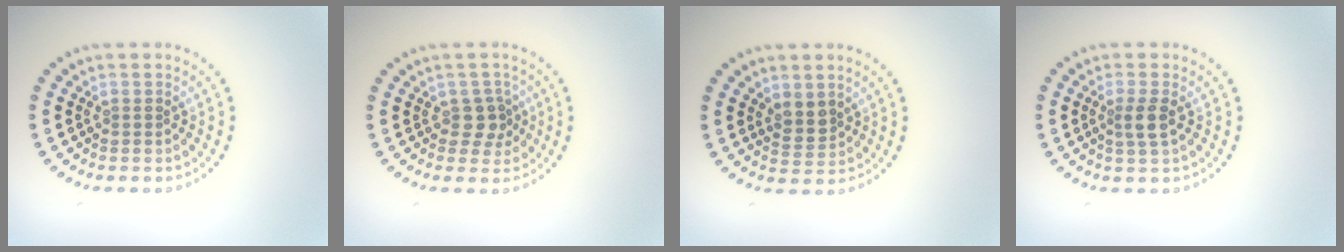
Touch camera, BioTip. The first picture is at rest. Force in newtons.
{"total": 1.8, "press": 1.6, "slide": 0.9}
{"total": 2.1, "press": 1.8, "slide": 1.0}
{"total": 1.9, "press": 1.6, "slide": 1.1}